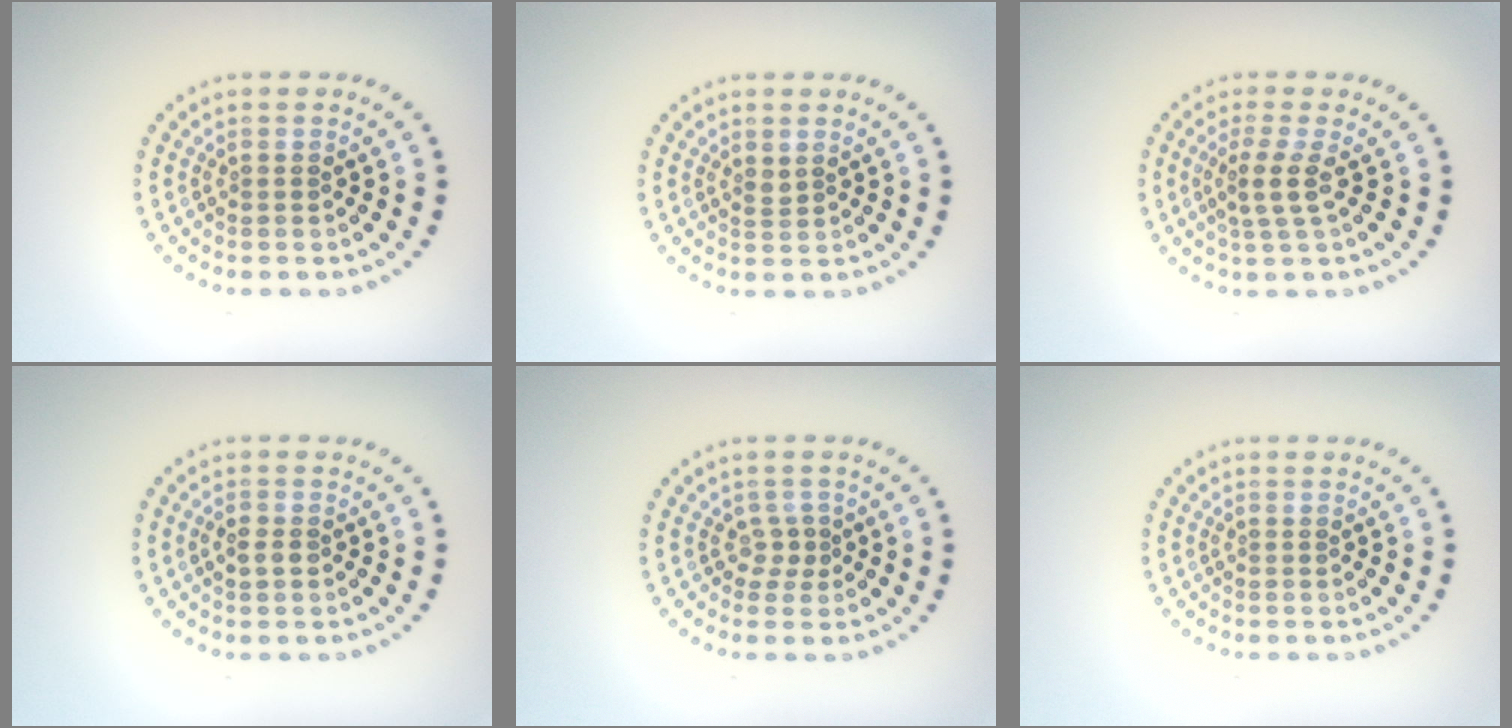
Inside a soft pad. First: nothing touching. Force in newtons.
{"total": 0.6, "press": 0.5, "slide": 0.4}
{"total": 2.3, "press": 1.6, "slide": 1.6}
{"total": 1.3, "press": 1.3, "slide": 0.2}
{"total": 1.4, "press": 0.9, "slide": 1.0}
{"total": 0.0}